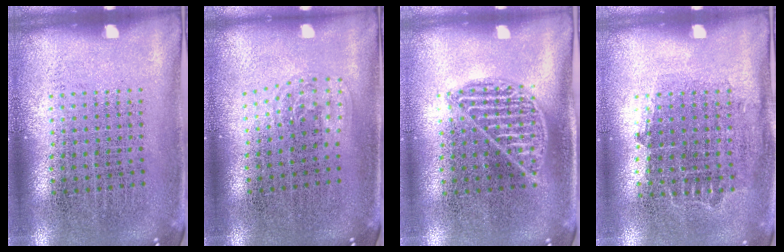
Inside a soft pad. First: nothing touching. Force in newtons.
{"total": 0.9, "press": 0.7, "slide": 0.6}
{"total": 1.0, "press": 0.9, "slide": 0.3}
{"total": 0.8, "press": 0.7, "slide": 0.4}